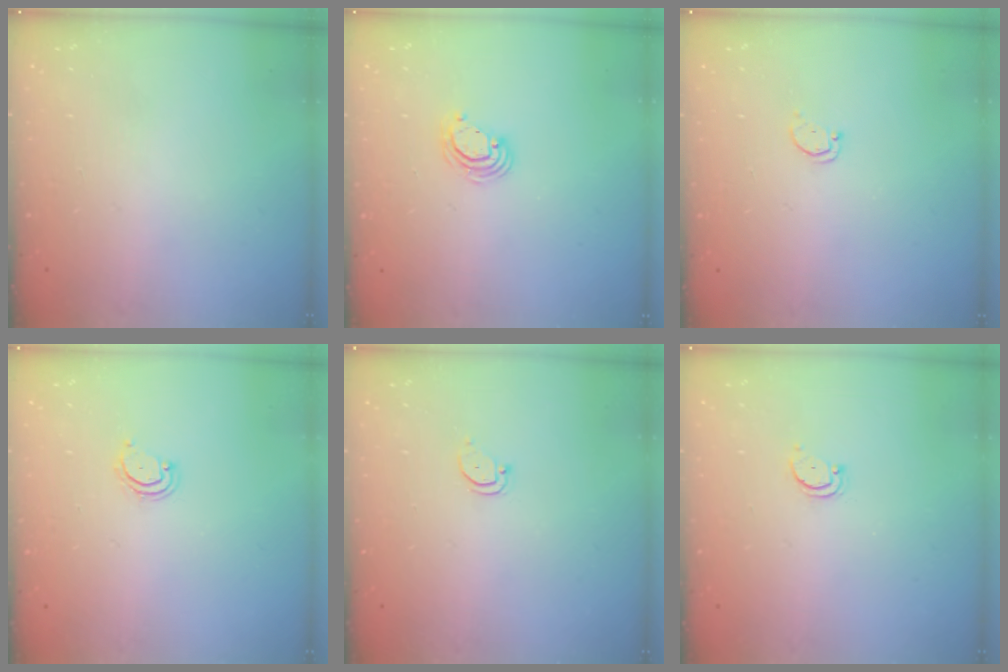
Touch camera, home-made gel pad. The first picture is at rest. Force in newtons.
{"total": 4.4, "press": 4.4, "slide": 0.2}
{"total": 1.7, "press": 1.7, "slide": 0.2}
{"total": 4.0, "press": 3.9, "slide": 0.4}
{"total": 2.4, "press": 2.4, "slide": 0.2}
{"total": 2.5, "press": 2.4, "slide": 0.5}